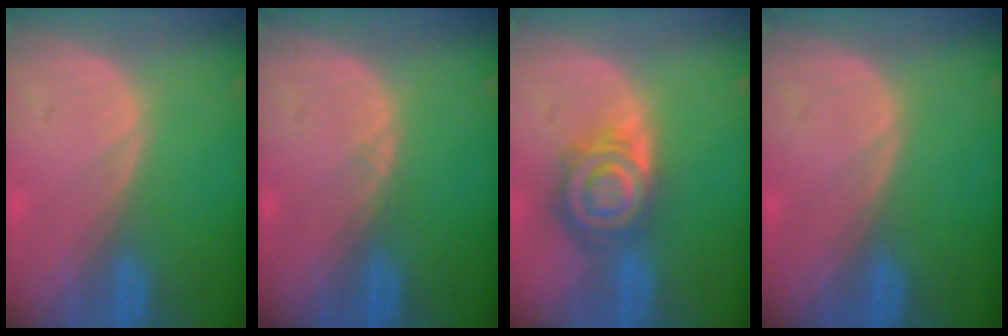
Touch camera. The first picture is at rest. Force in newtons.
{"total": 0.5, "press": 0.5, "slide": 0.1}
{"total": 7.9, "press": 6.9, "slide": 3.8}
{"total": 0.0}